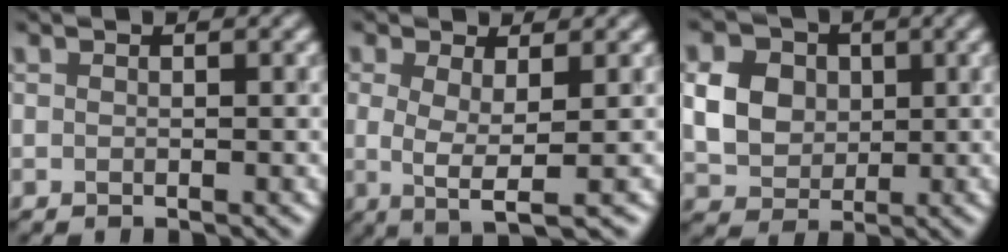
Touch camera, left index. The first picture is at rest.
{"total": 3.3, "force": [-0.3, 1.0, 3.2], "torque": [-0.059, -0.003, -0.004]}
{"total": 4.5, "force": [0.9, 3.9, 2.1], "torque": [-0.048, 0.010, 0.020]}